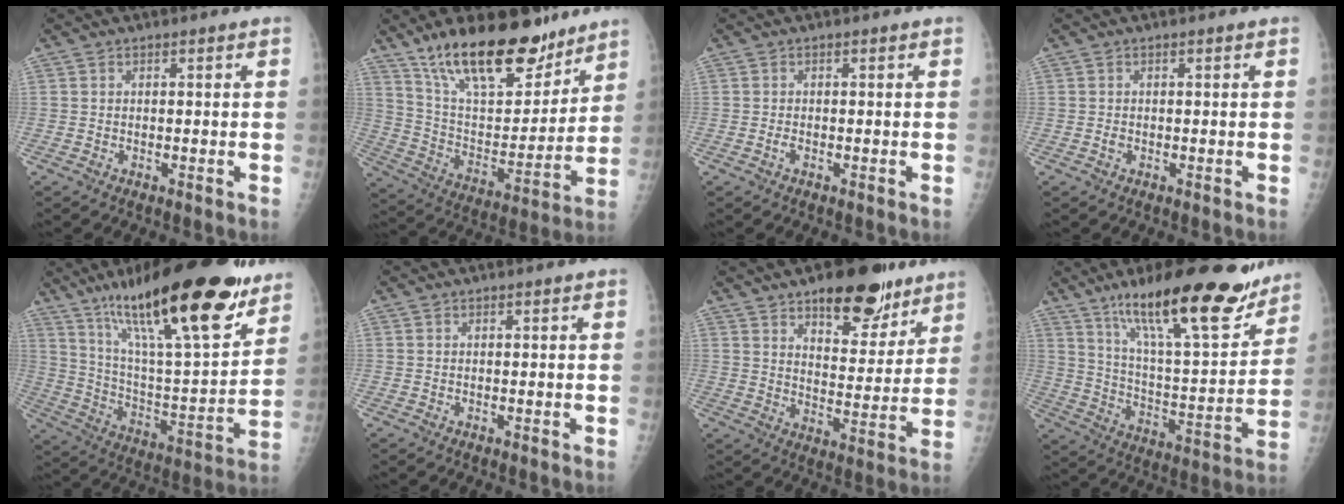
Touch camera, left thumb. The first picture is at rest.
{"total": 22.1, "force": [16.0, 8.8, 12.4], "torque": [-0.161, -0.083, 0.273]}
{"total": 0.7, "force": [-0.2, 0.3, 0.6], "torque": [-0.012, -0.002, -0.004]}
{"total": 0.7, "force": [0.0, 0.5, 0.6], "torque": [-0.007, 0.000, 0.002]}
{"total": 29.3, "force": [18.9, 7.1, 21.2], "torque": [-0.319, -0.061, 0.315]}
{"total": 0.0}
{"total": 17.3, "force": [11.6, 7.7, 10.3], "torque": [-0.085, -0.067, 0.173]}
{"total": 24.3, "force": [16.9, 6.1, 16.3], "torque": [-0.222, -0.076, 0.277]}